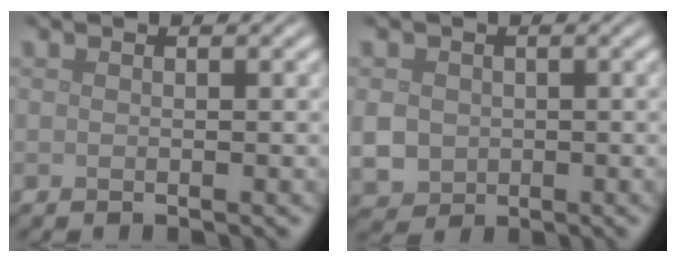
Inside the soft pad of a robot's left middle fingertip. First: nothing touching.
{"total": 3.2, "force": [-0.2, 2.9, 1.3], "torque": [-0.032, -0.004, -0.001]}